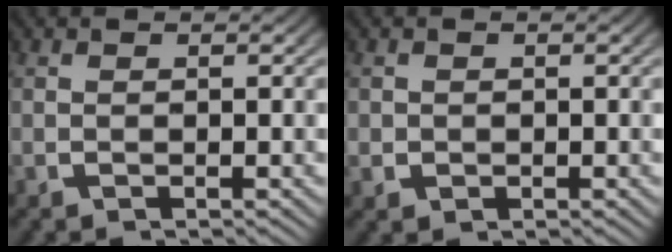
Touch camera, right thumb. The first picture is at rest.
{"total": 1.4, "force": [-0.1, 1.3, 0.5], "torque": [-0.008, -0.004, 0.000]}